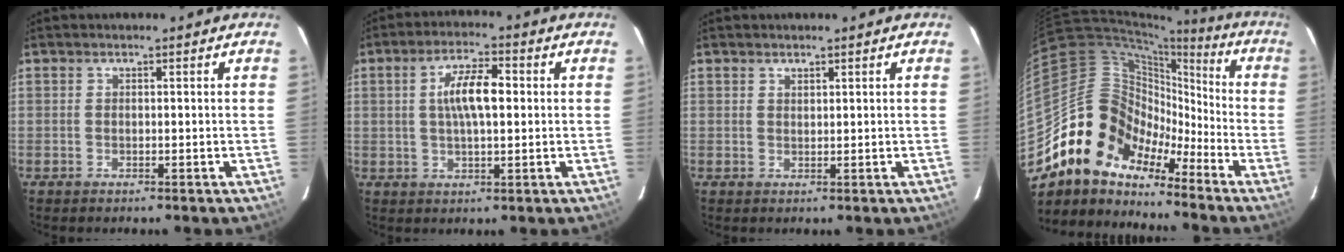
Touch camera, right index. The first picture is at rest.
{"total": 7.6, "force": [1.0, 2.5, 7.0], "torque": [-0.128, 0.012, 0.020]}
{"total": 0.9, "force": [0.8, 0.3, 0.2], "torque": [-0.004, 0.001, 0.015]}
{"total": 13.4, "force": [-9.7, 8.6, 3.4], "torque": [-0.069, 0.041, -0.197]}